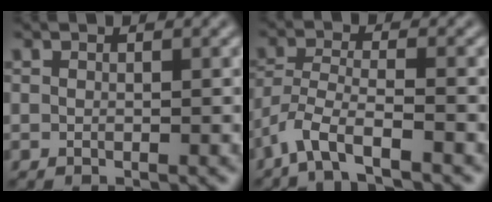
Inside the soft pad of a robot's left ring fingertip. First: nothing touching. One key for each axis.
{"total": 4.7, "fx": -3.4, "fy": 1.0, "fz": 3.1, "tx": -0.062, "ty": -0.003, "tz": -0.073}